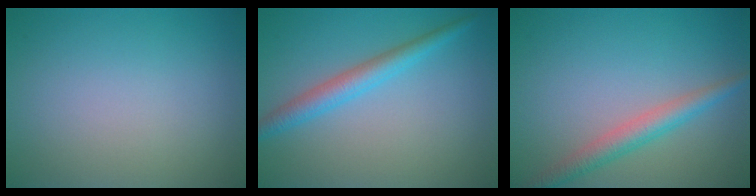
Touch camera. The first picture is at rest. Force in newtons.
{"total": 3.0, "press": 3.0, "slide": 0.2}
{"total": 3.0, "press": 3.0, "slide": 0.1}